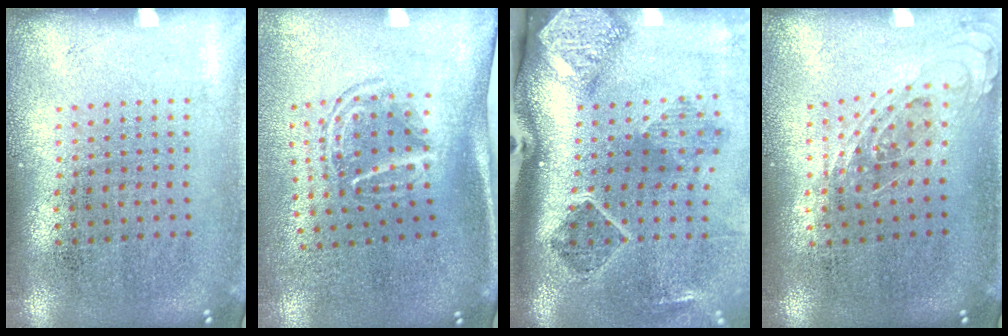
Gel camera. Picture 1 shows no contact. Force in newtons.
{"total": 1.7, "press": 1.1, "slide": 1.3}
{"total": 2.9, "press": 1.9, "slide": 2.2}
{"total": 0.7, "press": 0.7, "slide": 0.3}